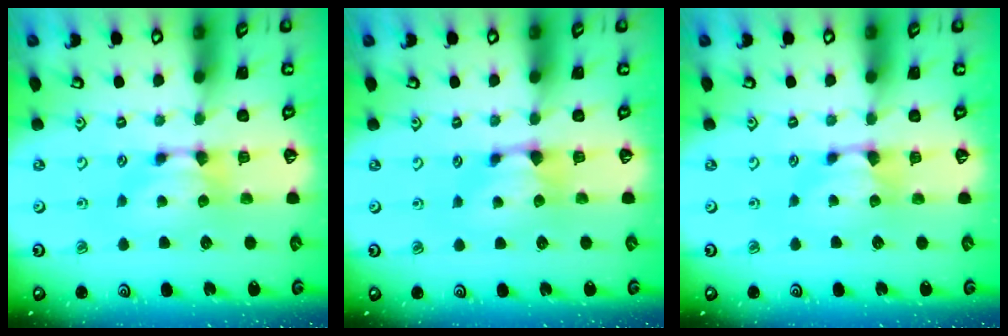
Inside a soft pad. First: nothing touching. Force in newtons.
{"total": 1.0, "press": 0.7, "slide": 0.6}
{"total": 0.8, "press": 0.2, "slide": 0.8}